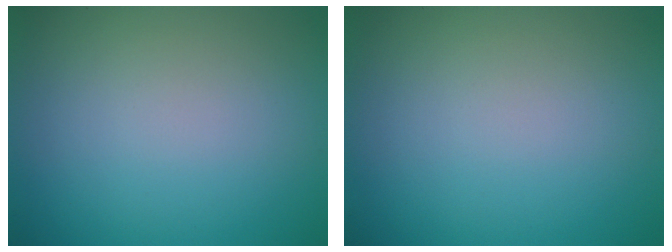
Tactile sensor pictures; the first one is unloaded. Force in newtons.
{"total": 0.0}